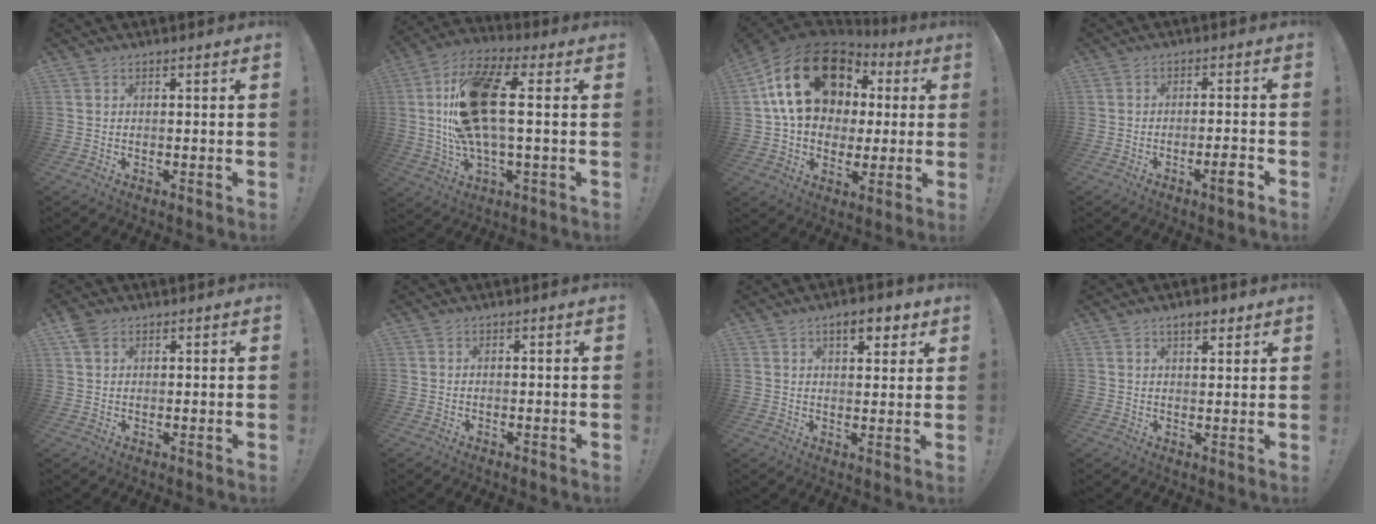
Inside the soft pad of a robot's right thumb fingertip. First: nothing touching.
{"total": 21.1, "force": [2.3, 8.7, 19.1], "torque": [-0.344, 0.000, 0.038]}
{"total": 23.1, "force": [6.7, 16.8, 14.4], "torque": [-0.236, -0.013, 0.135]}
{"total": 4.5, "force": [-2.6, 0.5, 3.7], "torque": [-0.053, 0.008, -0.042]}
{"total": 3.4, "force": [1.9, 2.2, 1.7], "torque": [-0.030, -0.003, 0.039]}
{"total": 0.0}
{"total": 6.7, "force": [4.0, 2.8, 4.6], "torque": [-0.051, -0.016, 0.063]}
{"total": 4.3, "force": [3.0, 1.7, 2.5], "torque": [-0.025, -0.015, 0.048]}